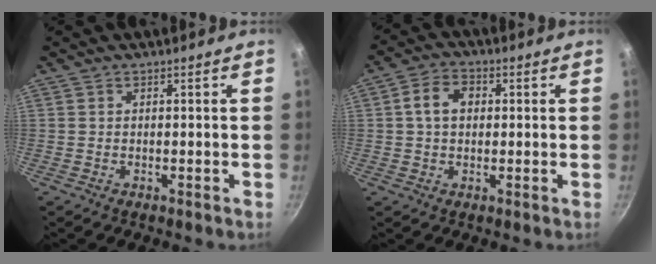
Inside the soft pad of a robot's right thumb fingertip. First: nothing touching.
{"total": 6.0, "force": [0.8, 4.5, 3.9], "torque": [-0.055, 0.012, 0.006]}